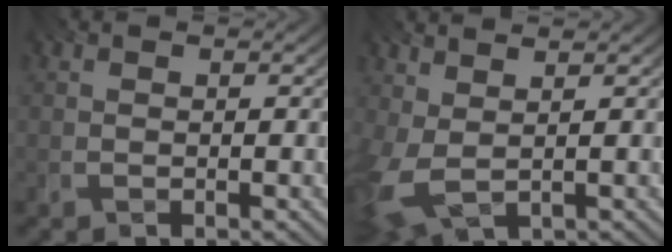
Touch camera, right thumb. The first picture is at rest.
{"total": 6.5, "force": [1.1, 3.8, 5.2], "torque": [-0.159, -0.007, 0.033]}